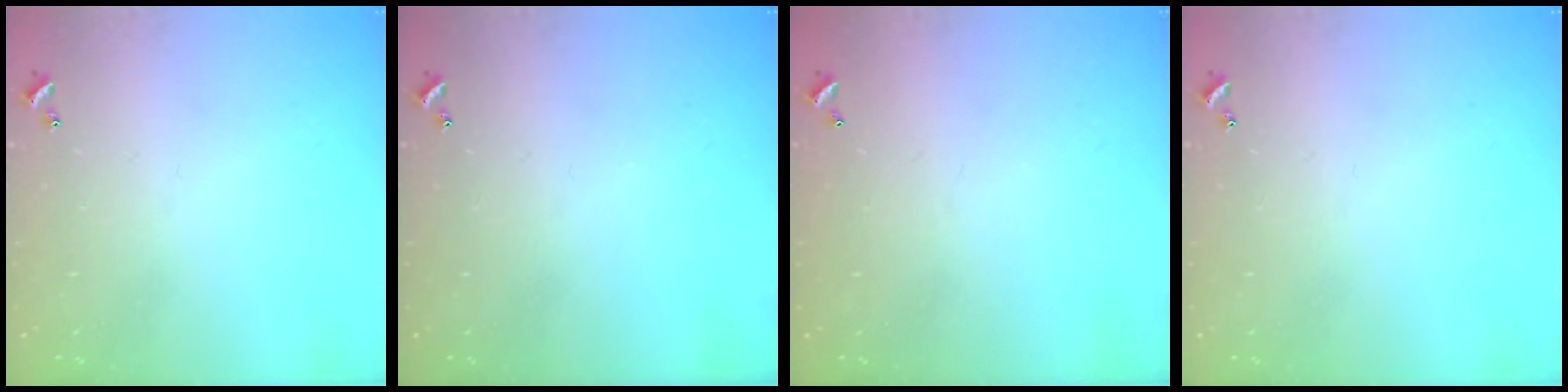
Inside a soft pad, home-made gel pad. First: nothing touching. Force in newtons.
{"total": 0.0}
{"total": 2.8, "press": 2.8, "slide": 0.1}
{"total": 0.0}